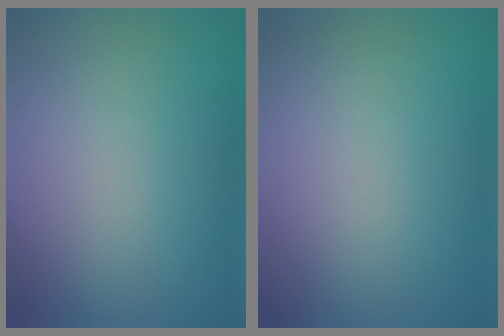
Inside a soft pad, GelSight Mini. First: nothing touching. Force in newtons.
{"total": 0.0}